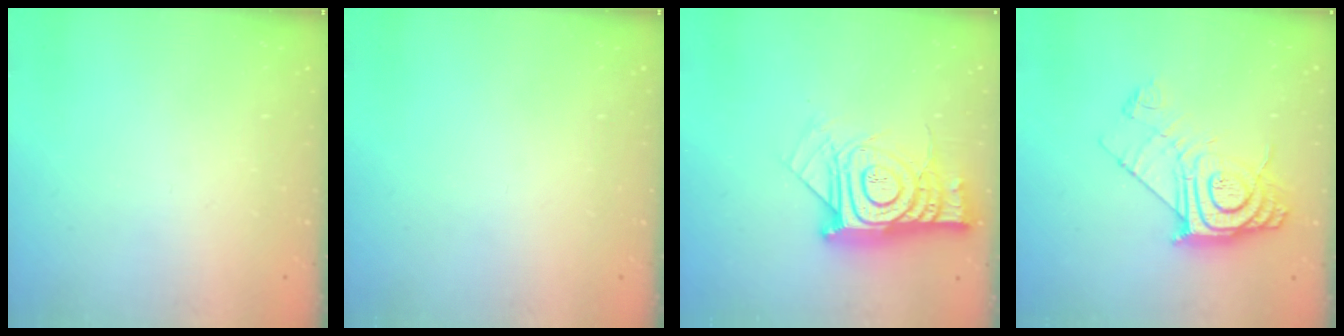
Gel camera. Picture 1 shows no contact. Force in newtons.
{"total": 0.0}
{"total": 17.0, "press": 16.9, "slide": 1.6}
{"total": 14.6, "press": 14.5, "slide": 1.2}